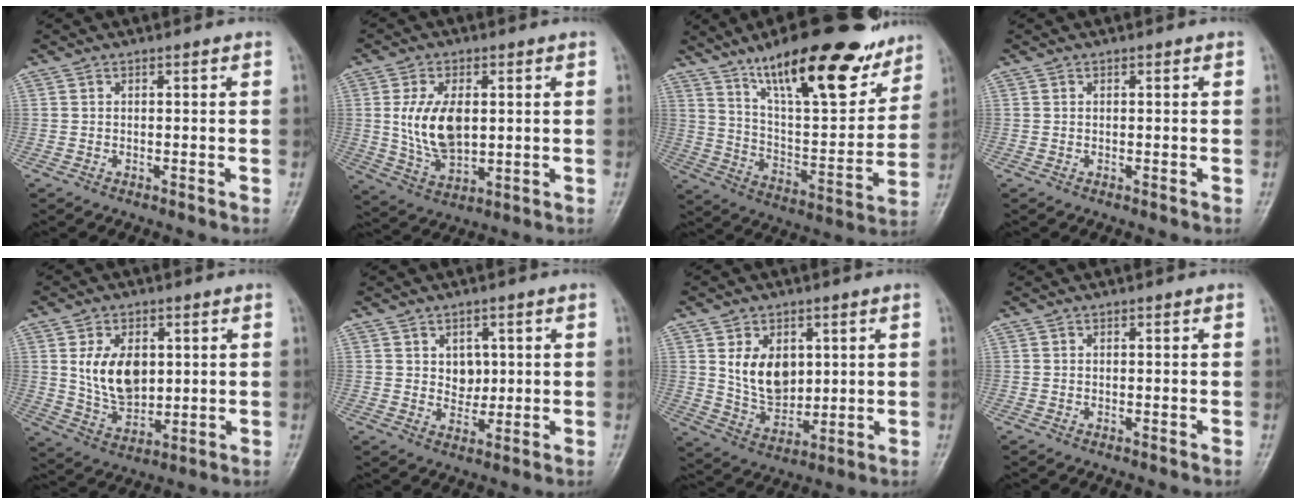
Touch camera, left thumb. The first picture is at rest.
{"total": 11.1, "force": [1.3, 6.4, 9.0], "torque": [-0.159, -0.012, 0.034]}
{"total": 25.4, "force": [16.8, 8.0, 17.2], "torque": [-0.222, -0.061, 0.272]}
{"total": 0.0}
{"total": 10.8, "force": [2.1, 7.2, 7.8], "torque": [-0.111, -0.017, 0.052]}
{"total": 4.4, "force": [1.1, 3.4, 2.5], "torque": [-0.012, -0.008, 0.020]}
{"total": 10.0, "force": [2.6, 7.1, 6.6], "torque": [-0.079, -0.023, 0.062]}
{"total": 0.0}